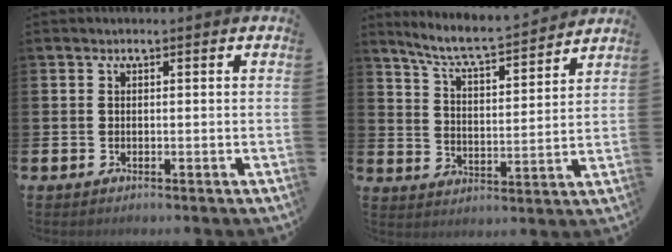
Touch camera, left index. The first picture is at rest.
{"total": 7.1, "force": [6.7, 0.4, 2.3], "torque": [-0.072, -0.049, 0.113]}